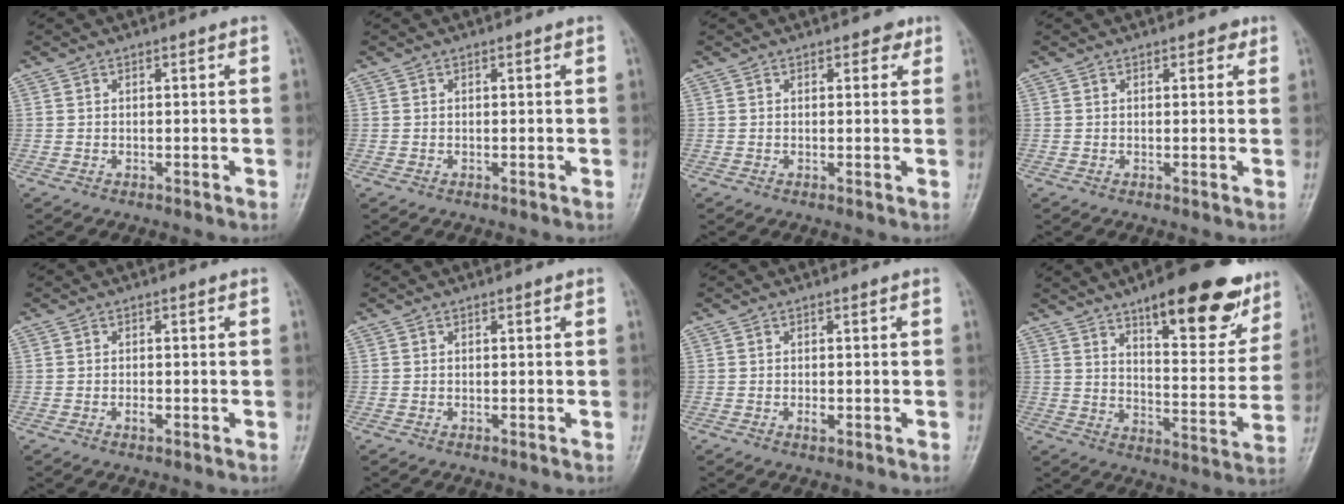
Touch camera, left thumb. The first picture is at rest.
{"total": 0.0}
{"total": 2.0, "force": [1.2, 1.2, 0.9], "torque": [0.005, -0.003, 0.010]}
{"total": 1.6, "force": [0.9, 1.0, 0.8], "torque": [0.003, -0.002, 0.007]}
{"total": 1.2, "force": [-0.4, 0.6, 0.9], "torque": [-0.016, -0.001, -0.008]}
{"total": 0.0}
{"total": 1.2, "force": [-0.3, 0.7, 1.0], "torque": [-0.015, -0.002, -0.004]}
{"total": 21.2, "force": [13.3, 7.3, 14.8], "torque": [-0.150, -0.059, 0.190]}